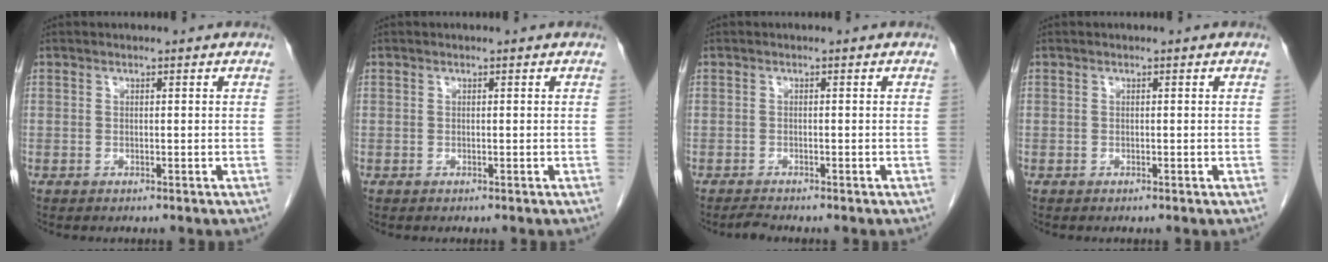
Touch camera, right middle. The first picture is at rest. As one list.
[{"total": 0.0}, {"total": 1.1, "force": [-1.0, -0.2, 0.2], "torque": [-0.013, -0.007, -0.019]}, {"total": 0.0}]